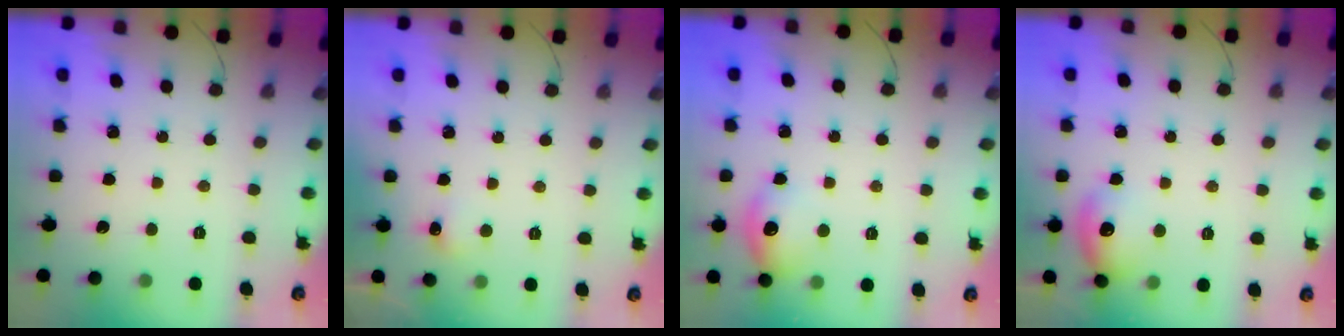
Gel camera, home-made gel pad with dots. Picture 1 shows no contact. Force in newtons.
{"total": 4.3, "press": 4.1, "slide": 1.0}
{"total": 11.1, "press": 11.1, "slide": 0.2}
{"total": 11.8, "press": 11.8, "slide": 0.8}